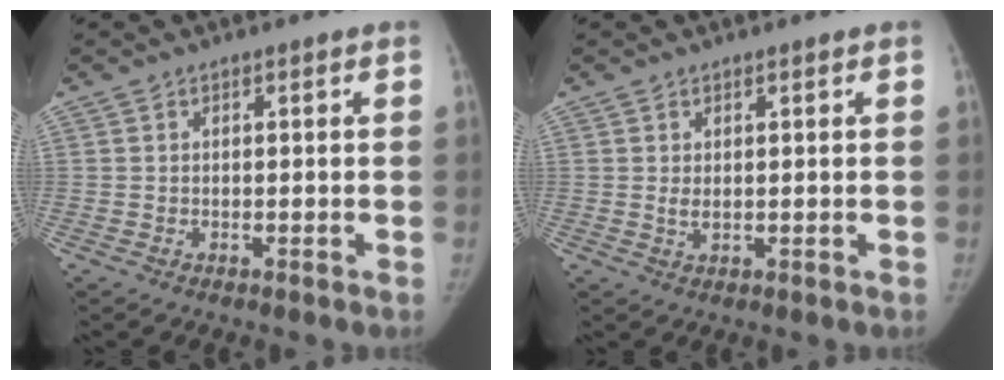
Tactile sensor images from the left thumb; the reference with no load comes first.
{"total": 1.3, "force": [0.3, 0.7, 1.1], "torque": [-0.019, -0.002, 0.011]}